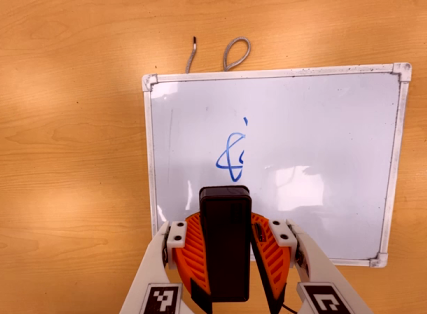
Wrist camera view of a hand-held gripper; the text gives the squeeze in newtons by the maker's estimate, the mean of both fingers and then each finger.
{"total": 10.7, "left": 9.9, "right": 11.5}